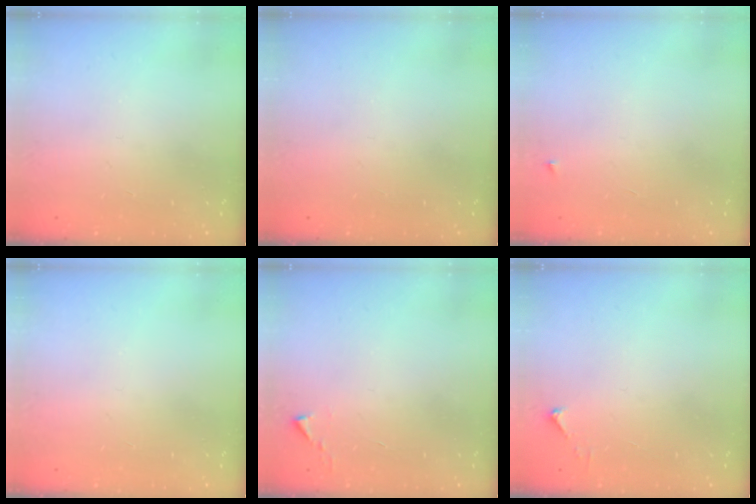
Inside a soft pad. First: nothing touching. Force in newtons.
{"total": 0.0}
{"total": 2.3, "press": 2.3, "slide": 0.3}
{"total": 0.0}
{"total": 1.1, "press": 1.1, "slide": 0.1}
{"total": 2.5, "press": 2.5, "slide": 0.3}